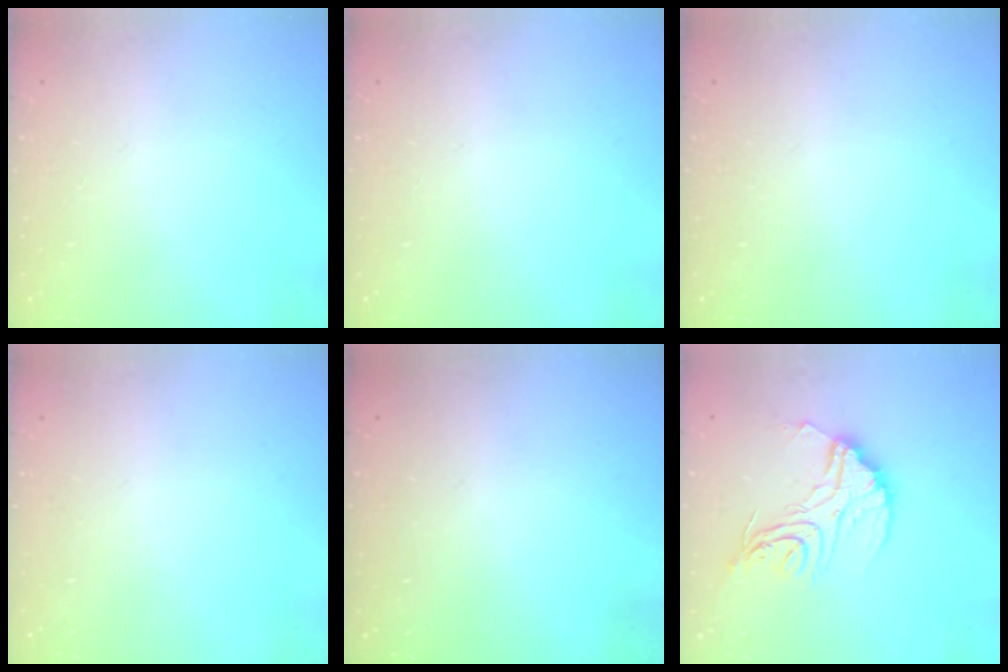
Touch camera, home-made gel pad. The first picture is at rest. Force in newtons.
{"total": 0.0}
{"total": 0.0}
{"total": 0.0}
{"total": 3.0, "press": 3.0, "slide": 0.2}
{"total": 16.0, "press": 15.9, "slide": 1.5}